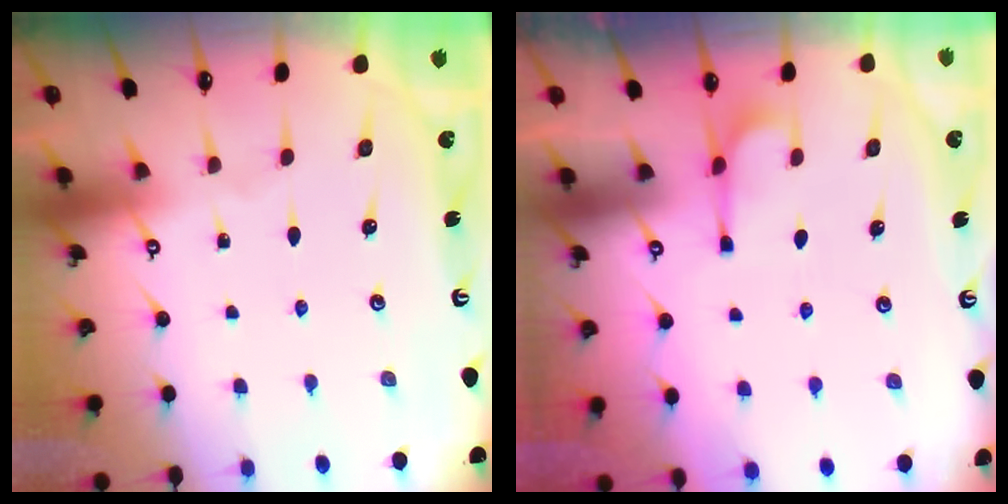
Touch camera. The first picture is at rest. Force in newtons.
{"total": 2.5, "press": 2.2, "slide": 1.2}